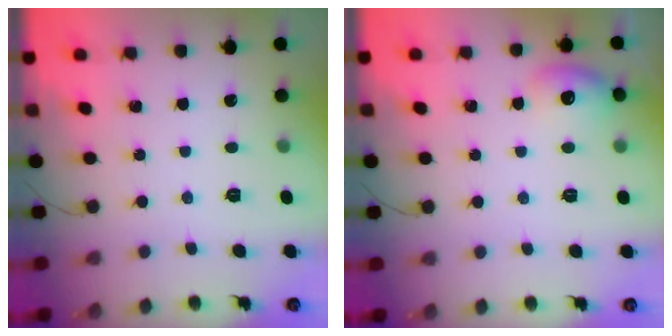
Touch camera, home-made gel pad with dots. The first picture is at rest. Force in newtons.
{"total": 8.5, "press": 8.4, "slide": 1.3}